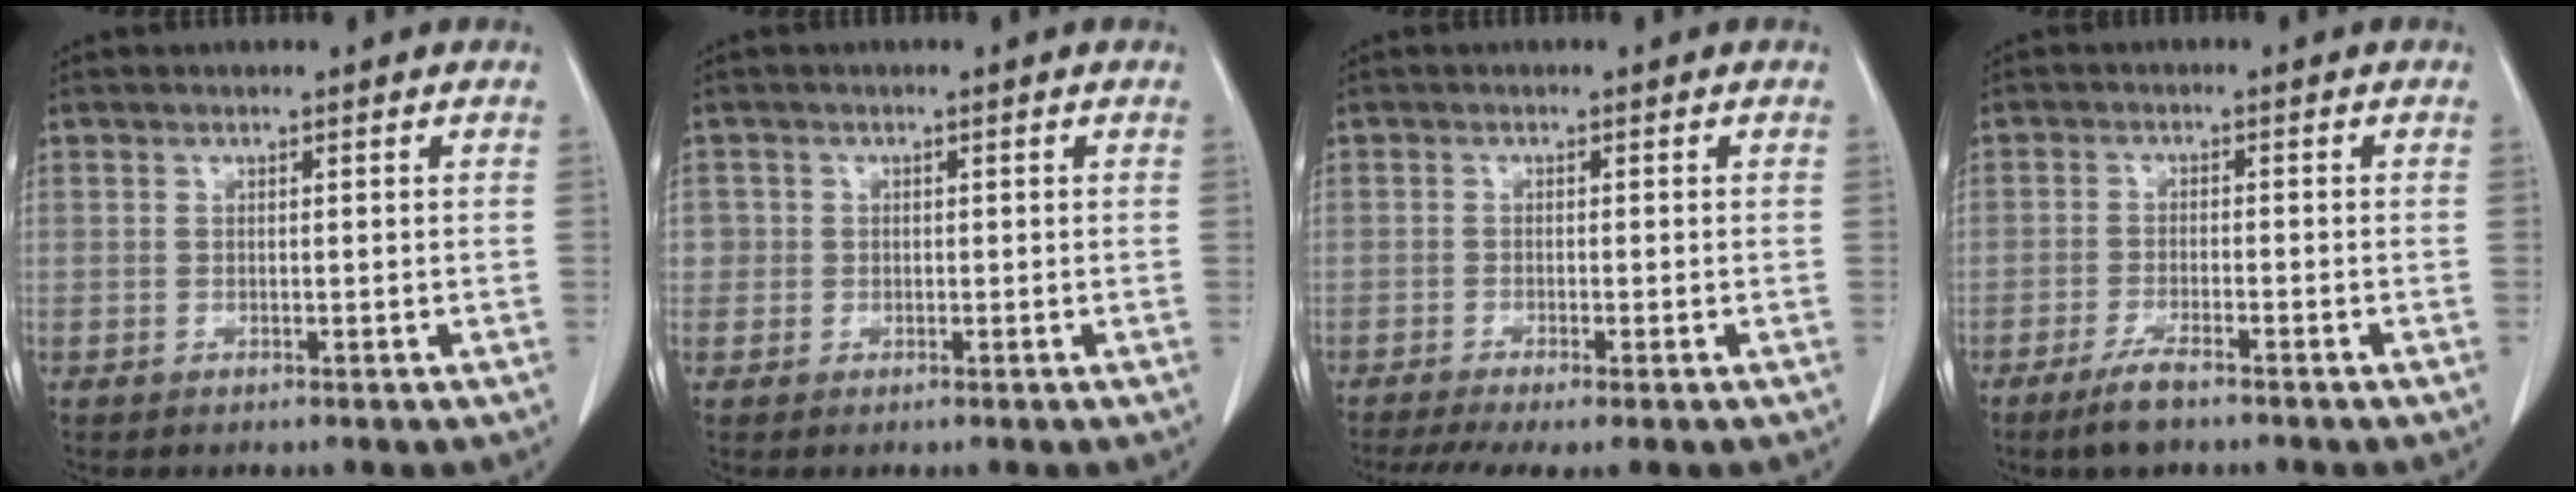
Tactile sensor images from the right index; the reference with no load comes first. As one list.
[{"total": 1.7, "force": [0.1, 1.7, 0.1], "torque": [0.014, 0.005, -0.002]}, {"total": 6.5, "force": [-4.8, 0.7, 4.4], "torque": [-0.069, -0.012, -0.079]}, {"total": 4.3, "force": [-3.2, 0.6, 2.8], "torque": [-0.061, -0.006, -0.059]}]